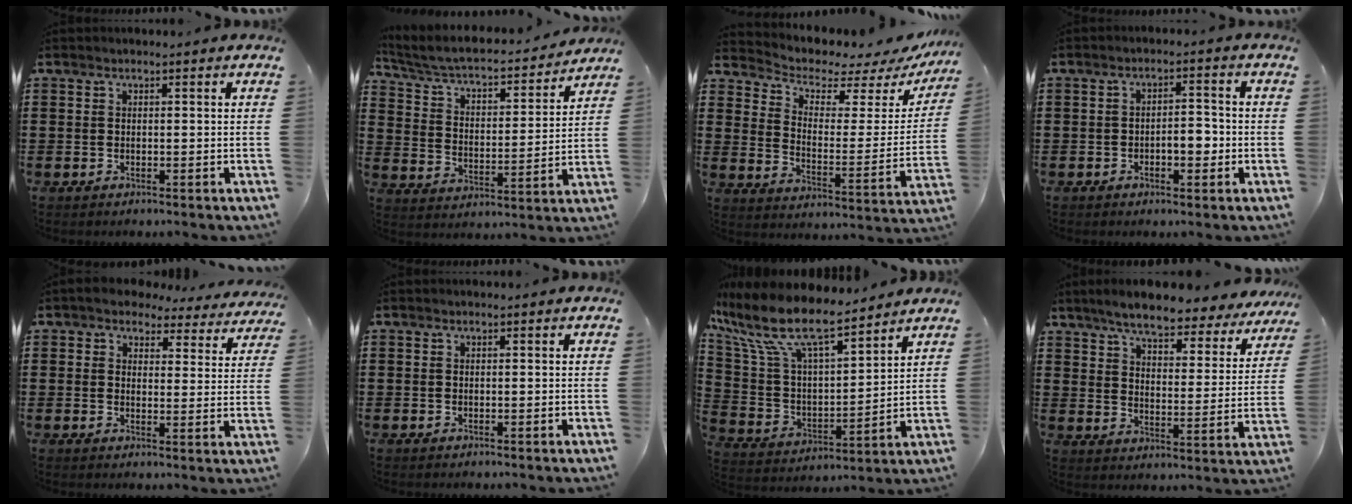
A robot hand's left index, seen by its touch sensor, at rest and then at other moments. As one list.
[{"total": 4.3, "force": [3.8, 0.9, 2.0], "torque": [-0.058, -0.032, 0.055]}, {"total": 4.0, "force": [3.4, 1.7, 1.4], "torque": [-0.041, -0.029, 0.052]}, {"total": 3.9, "force": [-1.2, 1.9, 3.2], "torque": [-0.052, 0.005, -0.027]}, {"total": 3.8, "force": [3.6, 1.0, 0.7], "torque": [-0.026, -0.021, 0.060]}, {"total": 0.0}, {"total": 11.6, "force": [8.9, 2.7, 6.9], "torque": [-0.173, -0.054, 0.153]}, {"total": 6.3, "force": [5.8, 0.6, 2.6], "torque": [-0.077, -0.033, 0.097]}]